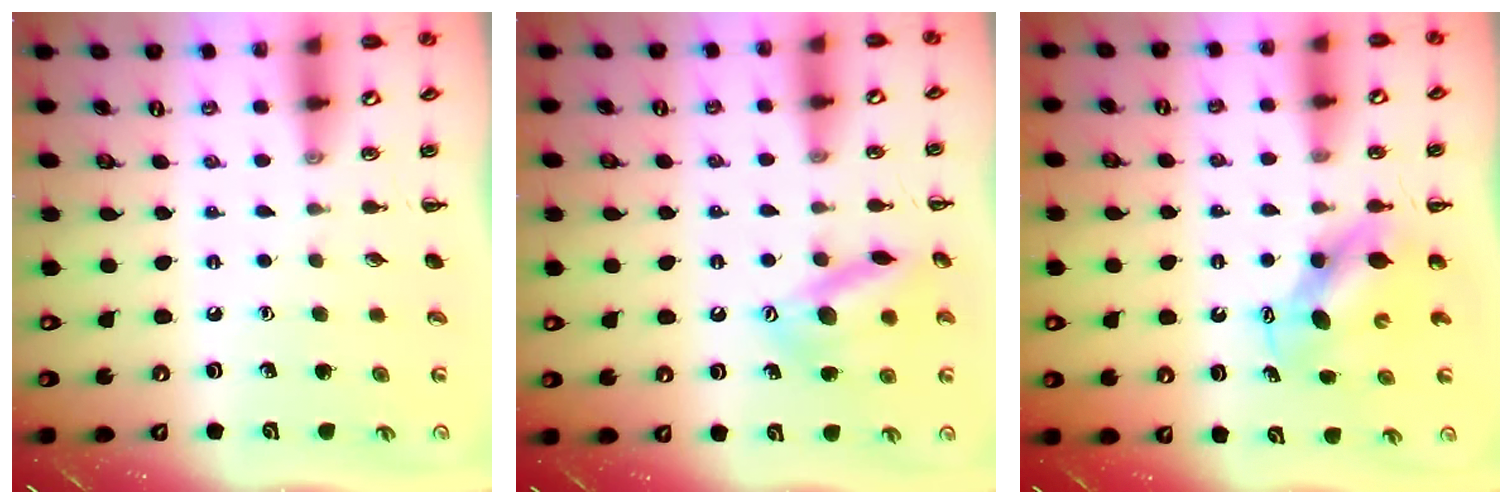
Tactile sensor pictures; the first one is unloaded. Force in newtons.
{"total": 14.9, "press": 14.8, "slide": 1.3}
{"total": 6.6, "press": 6.5, "slide": 0.7}